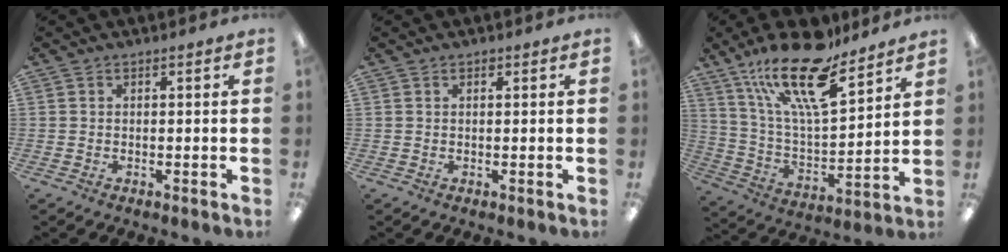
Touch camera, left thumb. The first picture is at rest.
{"total": 0.6, "force": [0.4, 0.3, 0.3], "torque": [0.000, -0.002, 0.005]}
{"total": 21.8, "force": [15.1, 7.1, 14.0], "torque": [-0.245, -0.089, 0.260]}